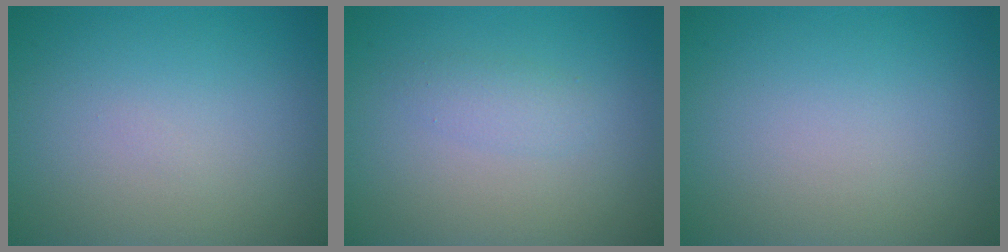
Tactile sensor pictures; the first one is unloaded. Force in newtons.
{"total": 1.4, "press": 1.4, "slide": 0.0}
{"total": 0.0}